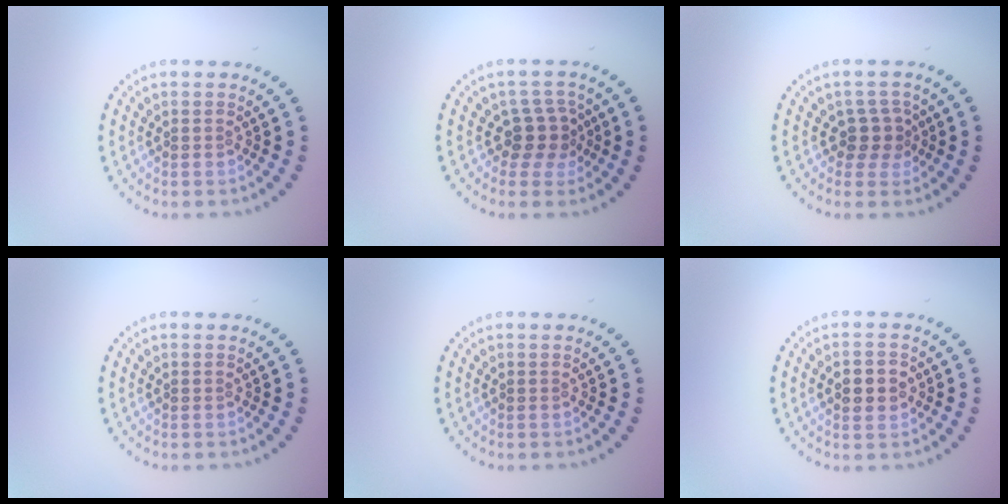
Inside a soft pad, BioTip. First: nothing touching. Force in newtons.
{"total": 2.6, "press": 2.1, "slide": 1.6}
{"total": 2.2, "press": 1.8, "slide": 1.2}
{"total": 0.0}
{"total": 0.0}
{"total": 2.6, "press": 2.6, "slide": 0.0}